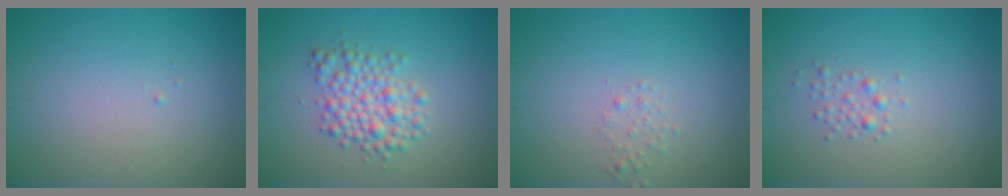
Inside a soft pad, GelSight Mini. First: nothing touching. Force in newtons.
{"total": 4.0, "press": 4.0, "slide": 0.1}
{"total": 0.8, "press": 0.8, "slide": 0.1}
{"total": 1.2, "press": 1.2, "slide": 0.0}